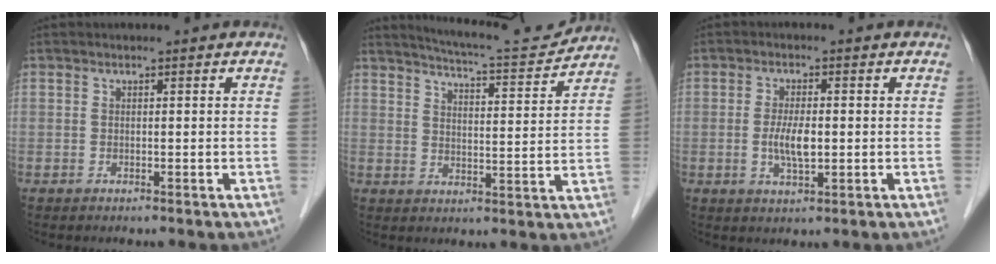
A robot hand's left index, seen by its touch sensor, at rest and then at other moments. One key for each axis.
{"total": 11.5, "fx": 11.1, "fy": 0.2, "fz": 2.9, "tx": -0.050, "ty": -0.003, "tz": 0.153}
{"total": 4.4, "fx": -0.5, "fy": 1.2, "fz": 4.2, "tx": -0.085, "ty": -0.004, "tz": -0.008}